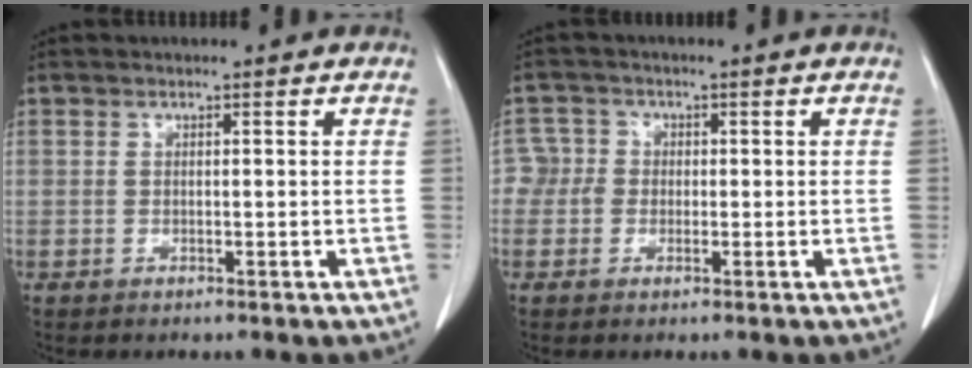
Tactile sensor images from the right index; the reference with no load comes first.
{"total": 3.1, "force": [-0.4, 3.1, 0.1], "torque": [0.016, 0.012, -0.014]}